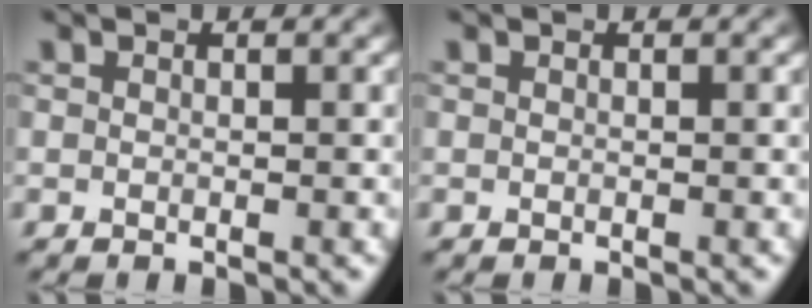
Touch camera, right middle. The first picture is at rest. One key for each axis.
{"total": 0.0}